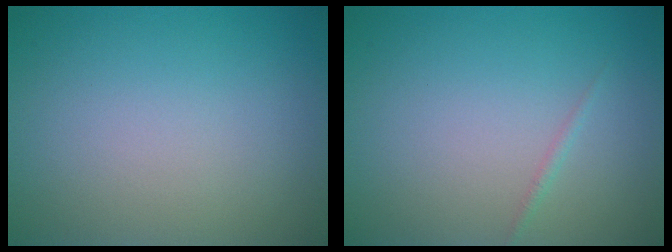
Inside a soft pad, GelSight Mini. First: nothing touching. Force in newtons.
{"total": 0.6, "press": 0.6, "slide": 0.1}